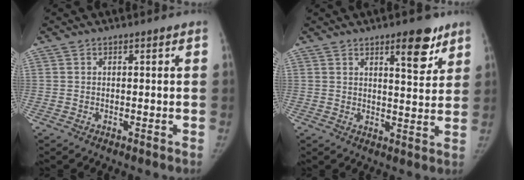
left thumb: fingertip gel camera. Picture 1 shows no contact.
{"total": 7.9, "force": [5.0, 2.7, 5.5], "torque": [-0.054, -0.032, 0.070]}